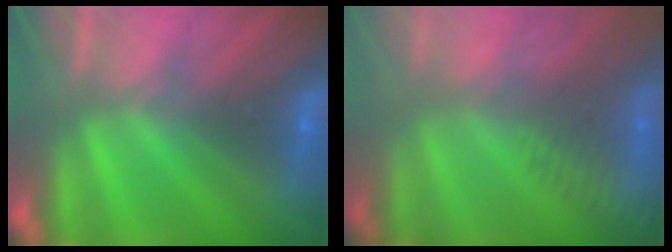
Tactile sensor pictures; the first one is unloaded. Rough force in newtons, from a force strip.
{"total": 3.3}